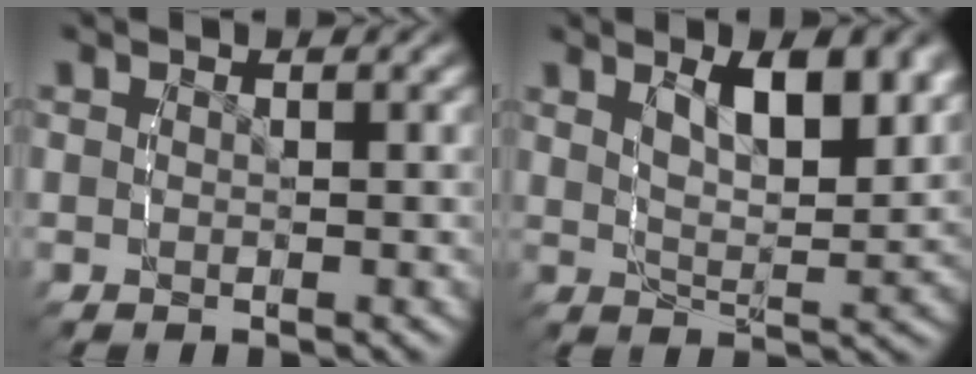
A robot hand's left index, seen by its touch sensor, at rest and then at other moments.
{"total": 5.0, "force": [2.2, 1.6, 4.2], "torque": [-0.078, -0.014, 0.036]}